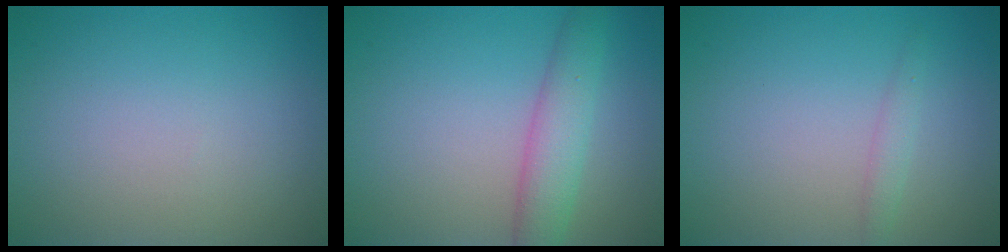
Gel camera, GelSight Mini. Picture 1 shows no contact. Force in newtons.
{"total": 3.7, "press": 3.7, "slide": 0.1}
{"total": 1.0, "press": 1.0, "slide": 0.0}